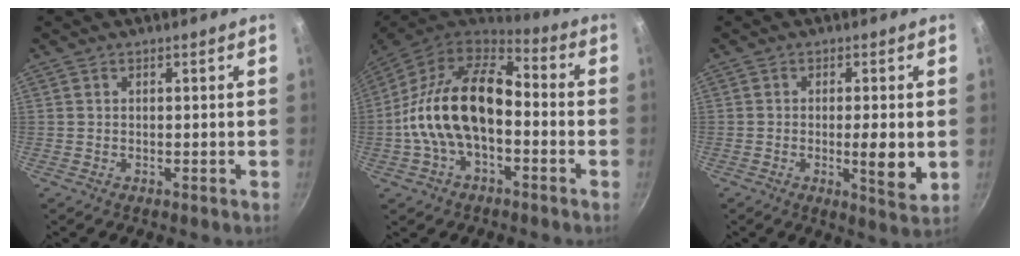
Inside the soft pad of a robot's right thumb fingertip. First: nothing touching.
{"total": 19.0, "force": [-2.5, 11.1, 15.2], "torque": [-0.257, 0.045, -0.058]}
{"total": 6.6, "force": [-0.9, 1.5, 6.4], "torque": [-0.099, -0.011, -0.012]}